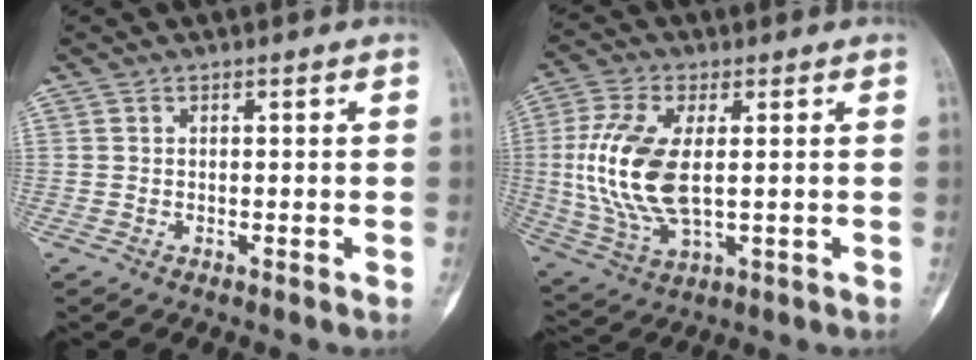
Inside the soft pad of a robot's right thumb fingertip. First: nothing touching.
{"total": 15.0, "force": [0.9, 7.6, 12.9], "torque": [-0.280, -0.006, 0.025]}